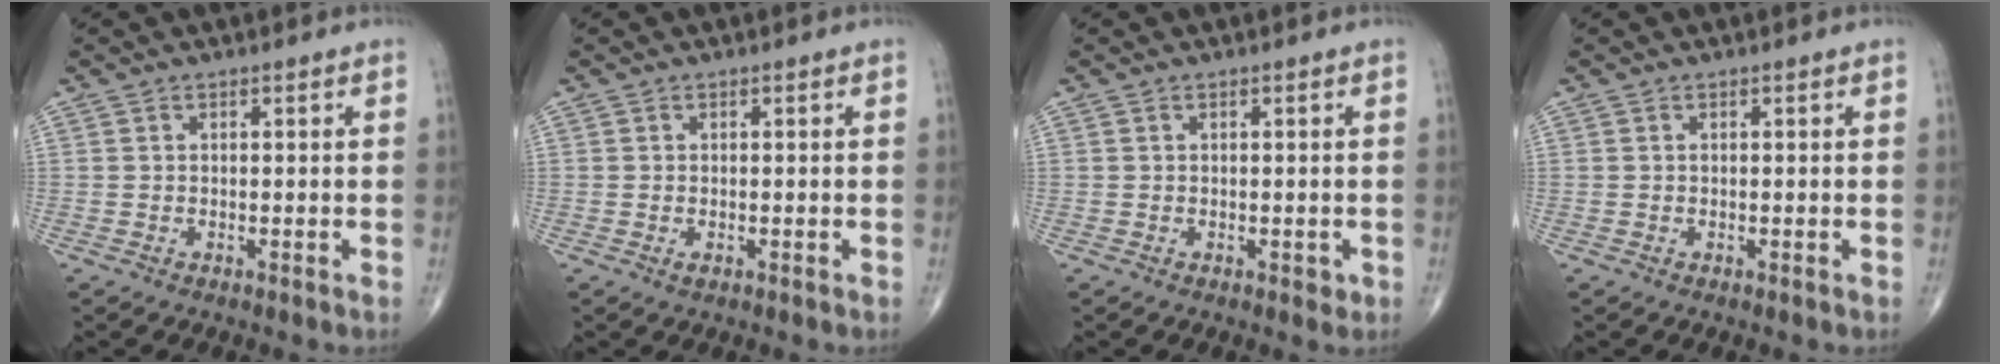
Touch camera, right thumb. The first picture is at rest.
{"total": 0.8, "force": [-0.3, 0.4, 0.6], "torque": [-0.008, -0.001, -0.005]}
{"total": 1.1, "force": [-0.2, 0.7, 0.8], "torque": [-0.001, 0.000, -0.002]}
{"total": 0.0}